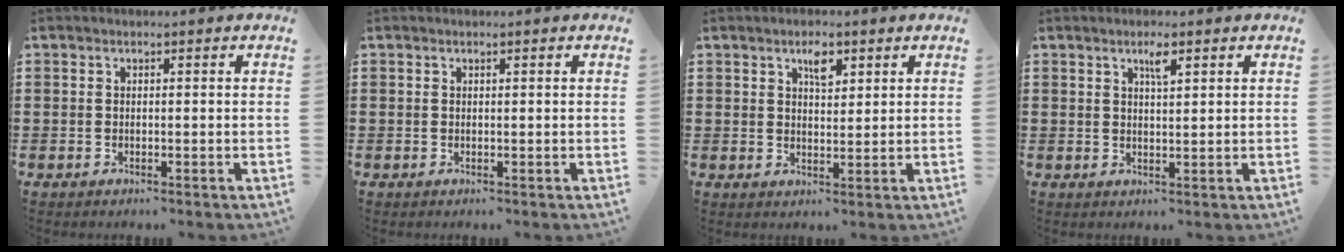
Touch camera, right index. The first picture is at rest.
{"total": 0.0}
{"total": 3.6, "force": [2.1, 1.5, 2.5], "torque": [-0.038, 0.001, 0.033]}
{"total": 2.6, "force": [1.5, 0.6, 2.1], "torque": [-0.029, -0.003, 0.021]}